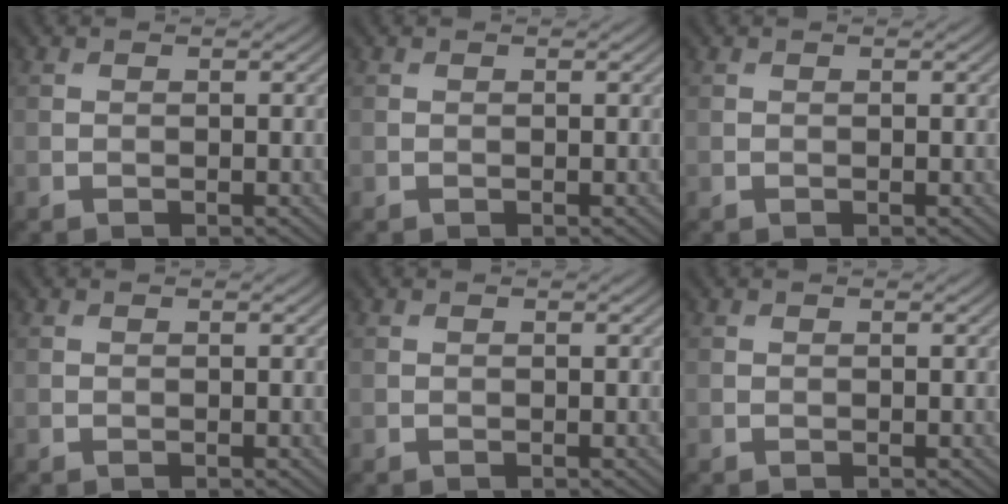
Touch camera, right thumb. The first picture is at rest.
{"total": 0.0}
{"total": 0.0}
{"total": 0.0}
{"total": 0.0}
{"total": 0.0}